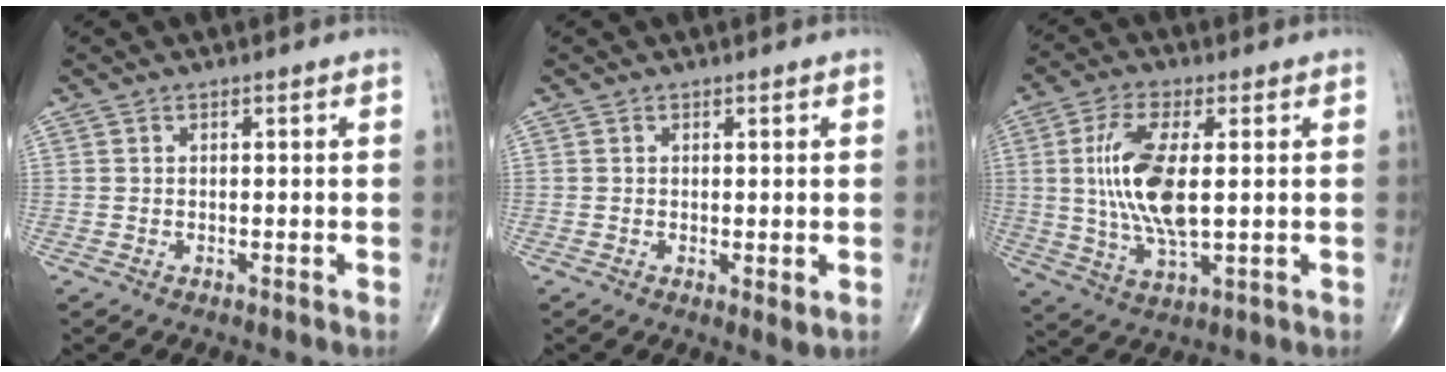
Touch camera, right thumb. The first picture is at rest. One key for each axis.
{"total": 1.8, "fx": -0.1, "fy": 0.5, "fz": 1.7, "tx": -0.028, "ty": -0.009, "tz": 0.000}
{"total": 12.9, "fx": 1.3, "fy": 4.9, "fz": 11.9, "tx": -0.250, "ty": -0.011, "tz": 0.030}